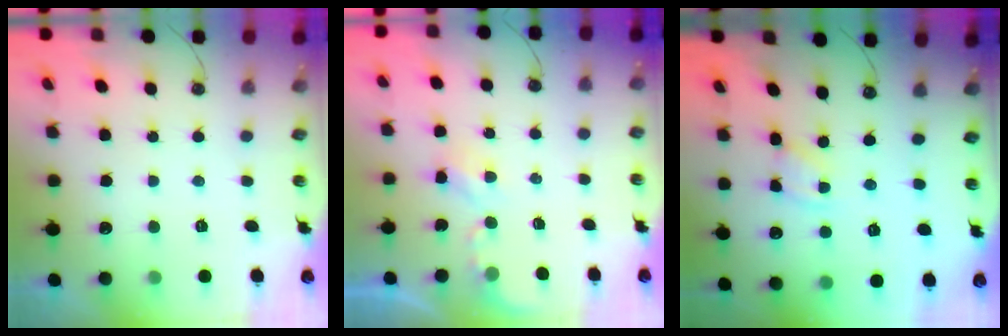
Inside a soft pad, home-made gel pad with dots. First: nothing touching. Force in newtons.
{"total": 2.7, "press": 2.7, "slide": 0.5}
{"total": 2.1, "press": 2.1, "slide": 0.3}